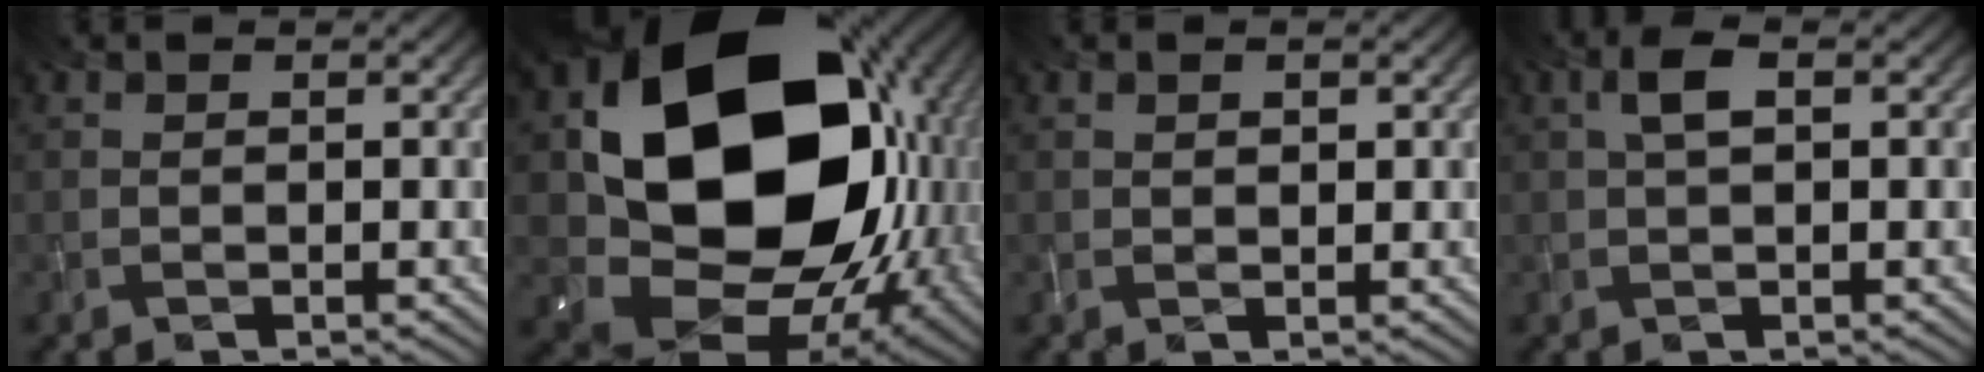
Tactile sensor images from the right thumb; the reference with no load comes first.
{"total": 22.1, "force": [4.0, 17.1, 13.4], "torque": [-0.315, -0.054, 0.123]}
{"total": 1.2, "force": [0.5, 0.7, 0.9], "torque": [-0.018, 0.000, 0.012]}
{"total": 2.8, "force": [0.7, 1.1, 2.5], "torque": [-0.054, 0.010, 0.011]}